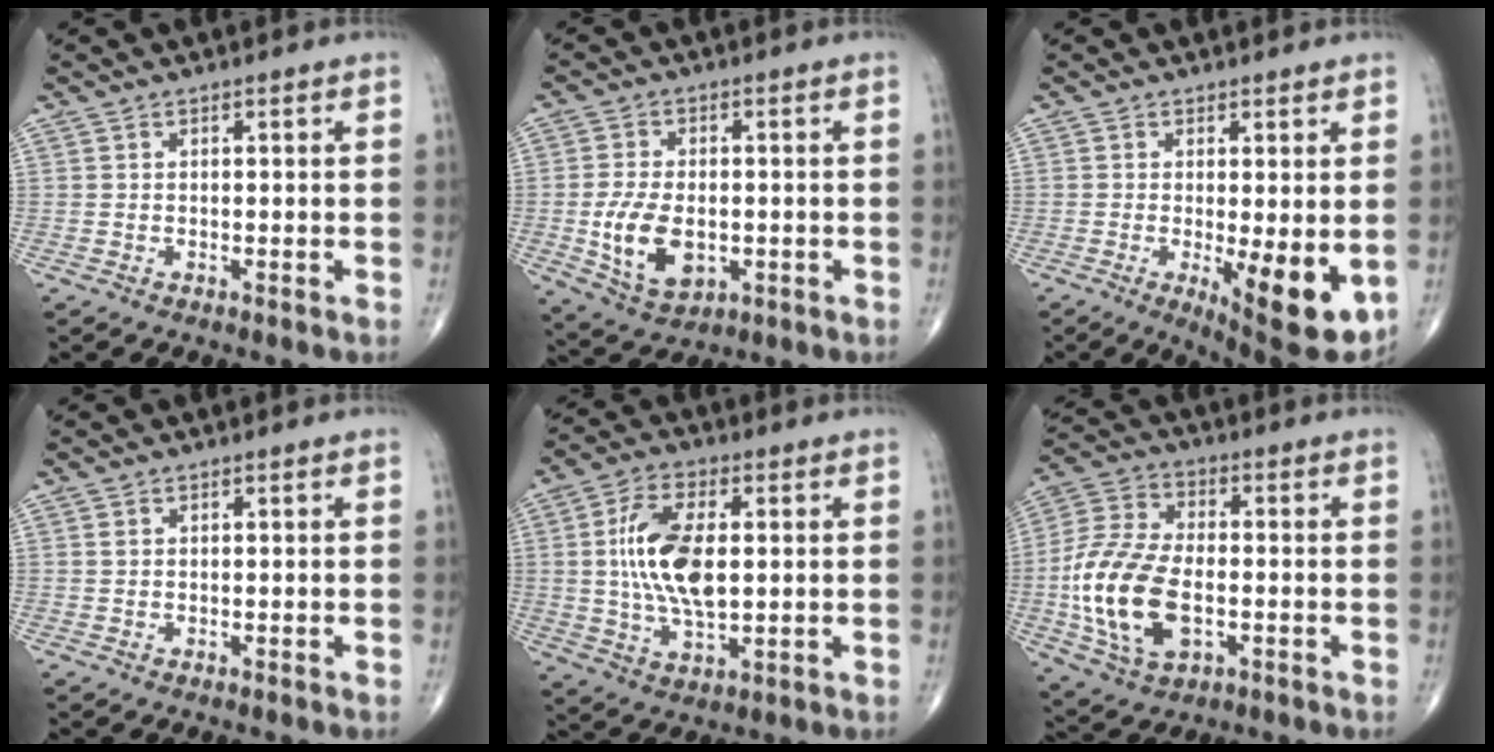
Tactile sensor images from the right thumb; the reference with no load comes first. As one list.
[{"total": 10.3, "force": [-1.7, 6.2, 8.0], "torque": [-0.140, -0.005, -0.020]}, {"total": 10.7, "force": [-2.0, 3.2, 10.0], "torque": [-0.131, -0.025, -0.020]}, {"total": 0.5, "force": [0.2, 0.4, 0.3], "torque": [-0.004, 0.002, 0.005]}, {"total": 13.6, "force": [1.2, 6.6, 11.8], "torque": [-0.226, -0.002, 0.024]}, {"total": 17.4, "force": [-3.0, 9.8, 14.1], "torque": [-0.285, 0.010, -0.053]}]